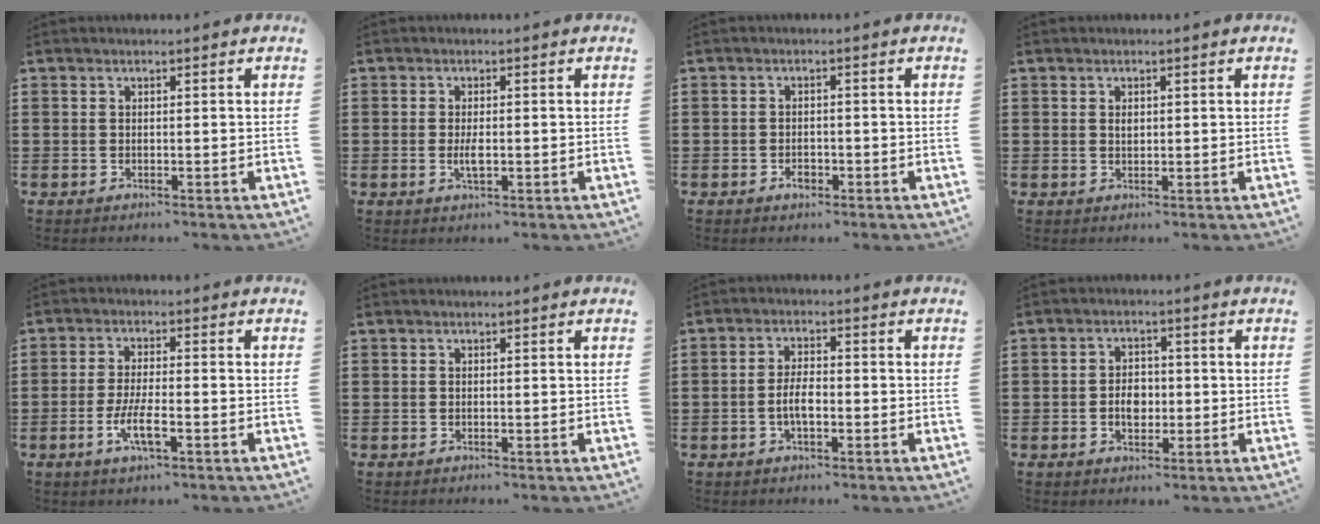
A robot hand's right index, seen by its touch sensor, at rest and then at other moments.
{"total": 2.7, "force": [-0.4, 0.9, 2.5], "torque": [-0.054, -0.004, -0.009]}
{"total": 1.9, "force": [-1.0, 1.1, 1.2], "torque": [-0.025, 0.000, -0.019]}
{"total": 1.2, "force": [0.3, 0.7, 0.9], "torque": [-0.019, 0.004, 0.006]}
{"total": 5.2, "force": [-2.1, 1.2, 4.6], "torque": [-0.097, -0.008, -0.043]}
{"total": 0.0}
{"total": 4.1, "force": [-1.1, 1.5, 3.7], "torque": [-0.080, -0.003, -0.023]}
{"total": 3.7, "force": [-0.6, 2.6, 2.5], "torque": [-0.037, -0.001, -0.017]}